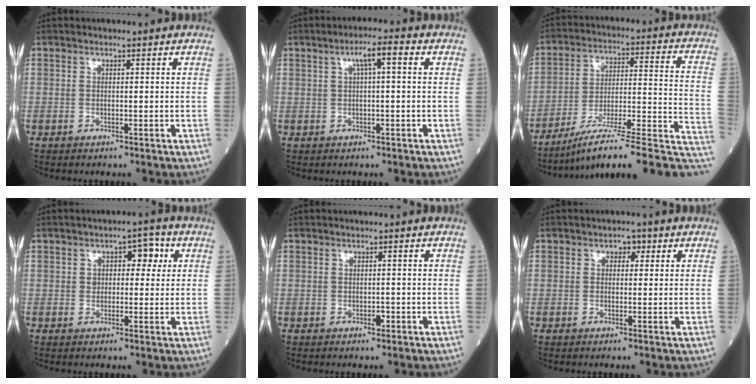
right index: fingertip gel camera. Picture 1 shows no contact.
{"total": 4.0, "force": [1.2, 0.5, 3.8], "torque": [-0.066, 0.016, 0.019]}
{"total": 19.6, "force": [-14.0, 1.4, 13.6], "torque": [-0.139, 0.040, -0.215]}
{"total": 4.4, "force": [1.4, 2.6, 3.3], "torque": [-0.039, 0.018, 0.018]}
{"total": 0.7, "force": [-0.4, 0.3, 0.5], "torque": [-0.008, 0.000, -0.005]}
{"total": 1.7, "force": [0.7, 1.2, 1.1], "torque": [-0.010, 0.007, 0.007]}